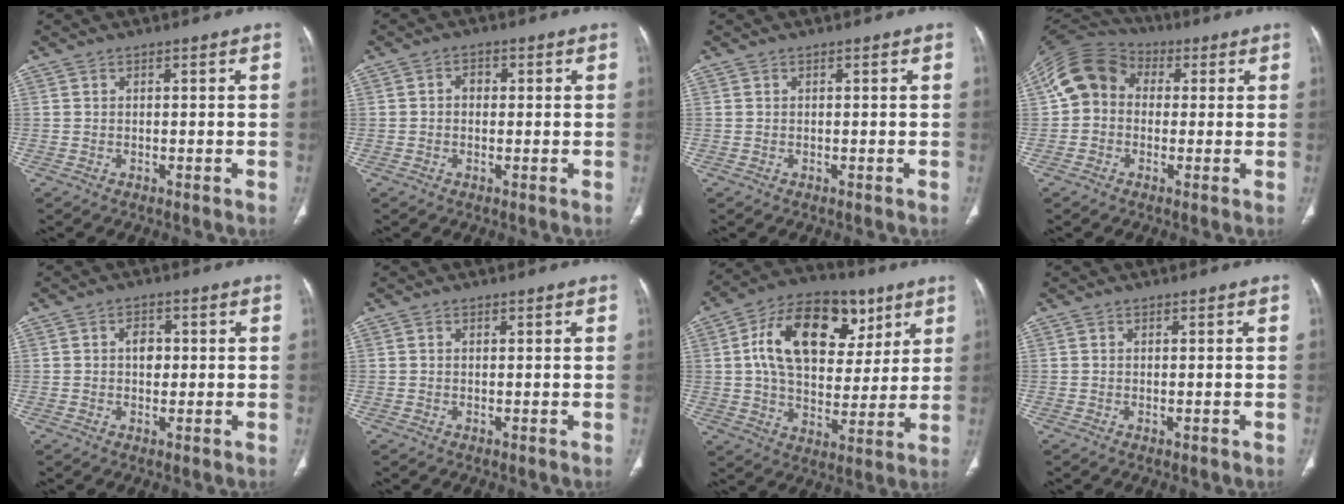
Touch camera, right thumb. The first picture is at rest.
{"total": 2.2, "force": [0.1, 1.8, 1.3], "torque": [-0.012, 0.009, -0.002]}
{"total": 0.0}
{"total": 11.3, "force": [0.8, 9.5, 6.0], "torque": [-0.106, 0.034, 0.000]}
{"total": 3.3, "force": [0.2, 2.4, 2.3], "torque": [-0.023, 0.004, 0.001]}
{"total": 0.0}
{"total": 21.5, "force": [7.2, 13.6, 15.1], "torque": [-0.215, -0.002, 0.113]}
{"total": 0.7, "force": [-0.3, 0.2, 0.6], "torque": [-0.011, -0.004, -0.002]}